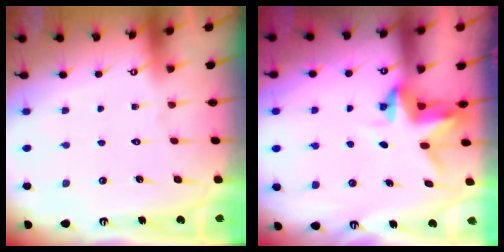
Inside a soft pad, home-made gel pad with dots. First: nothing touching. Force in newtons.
{"total": 3.6, "press": 3.6, "slide": 0.2}